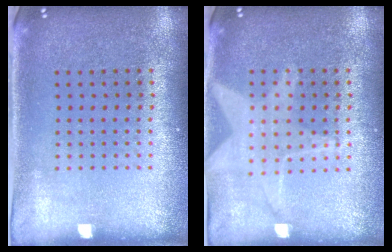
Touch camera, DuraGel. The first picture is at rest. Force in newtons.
{"total": 1.3, "press": 1.3, "slide": 0.5}